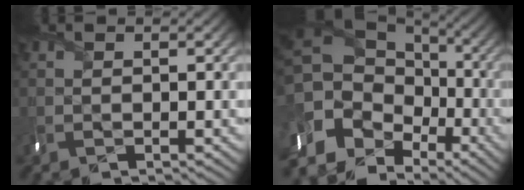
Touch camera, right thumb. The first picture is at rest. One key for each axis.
{"total": 16.8, "fx": -5.3, "fy": 12.9, "fz": 9.4, "tx": -0.202, "ty": -0.020, "tz": -0.065}